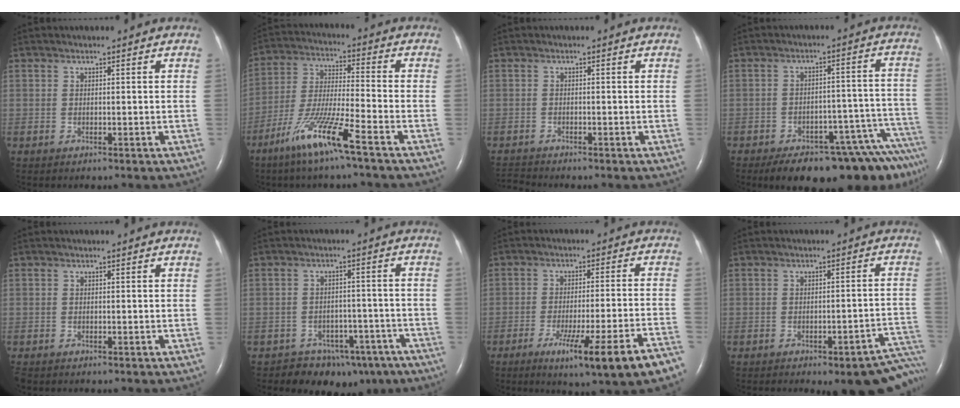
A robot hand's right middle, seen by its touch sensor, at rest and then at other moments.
{"total": 11.4, "force": [-7.0, -0.4, 9.0], "torque": [-0.185, -0.026, -0.141]}
{"total": 1.9, "force": [-1.7, -0.6, -0.4], "torque": [0.001, -0.018, -0.032]}
{"total": 17.1, "force": [-14.1, 3.5, 9.2], "torque": [-0.047, 0.032, -0.181]}
{"total": 0.8, "force": [-0.7, 0.3, 0.2], "torque": [-0.007, -0.001, -0.010]}
{"total": 10.3, "force": [-7.4, 6.8, 2.3], "torque": [-0.012, 0.025, -0.088]}
{"total": 15.1, "force": [-9.6, -0.4, 11.6], "torque": [-0.130, -0.019, -0.134]}
{"total": 13.1, "force": [-11.0, 2.4, 6.8], "torque": [-0.006, 0.028, -0.117]}